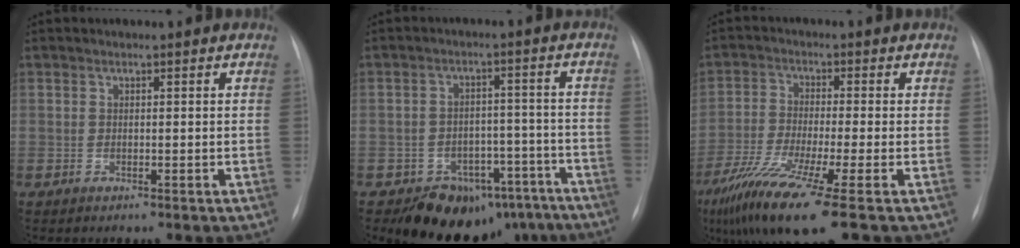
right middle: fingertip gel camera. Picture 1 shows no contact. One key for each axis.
{"total": 13.4, "fx": -11.0, "fy": 7.3, "fz": 2.5, "tx": -0.009, "ty": 0.043, "tz": -0.138}
{"total": 12.1, "fx": -7.7, "fy": -0.6, "fz": 9.3, "tx": -0.180, "ty": -0.041, "tz": -0.139}